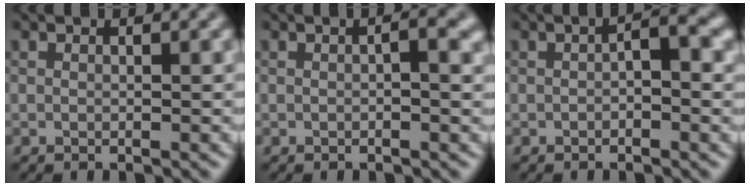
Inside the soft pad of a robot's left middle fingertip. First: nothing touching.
{"total": 1.8, "force": [0.1, 0.3, 1.8], "torque": [-0.025, 0.002, 0.001]}
{"total": 2.2, "force": [-0.2, 0.7, 2.1], "torque": [-0.030, 0.005, -0.006]}